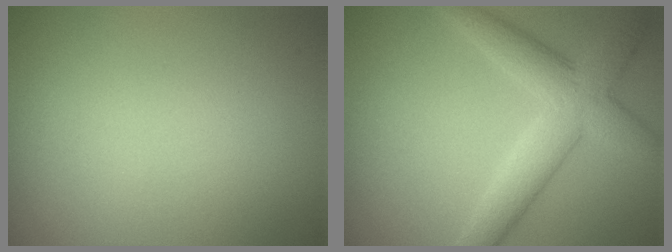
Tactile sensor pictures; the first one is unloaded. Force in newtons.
{"total": 5.3, "press": 5.3, "slide": 0.2}